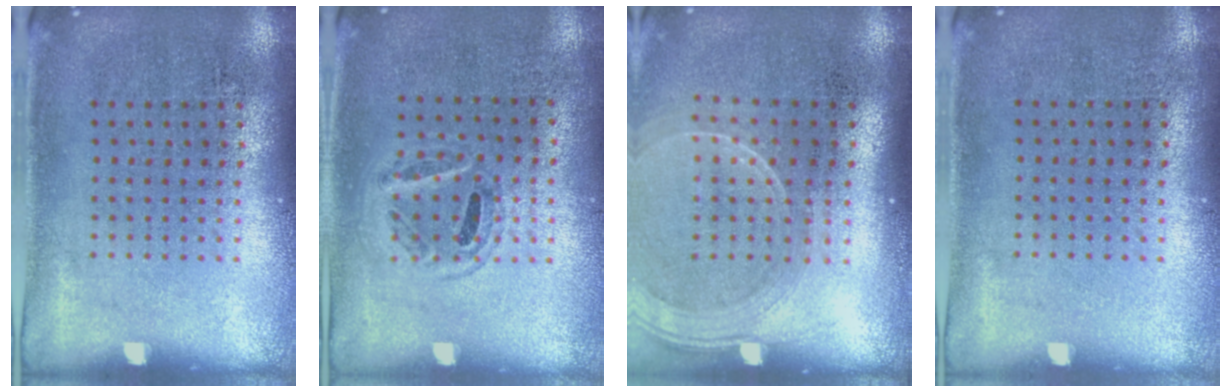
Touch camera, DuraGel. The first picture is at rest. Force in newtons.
{"total": 0.9, "press": 0.8, "slide": 0.4}
{"total": 1.7, "press": 1.5, "slide": 0.8}
{"total": 0.0}